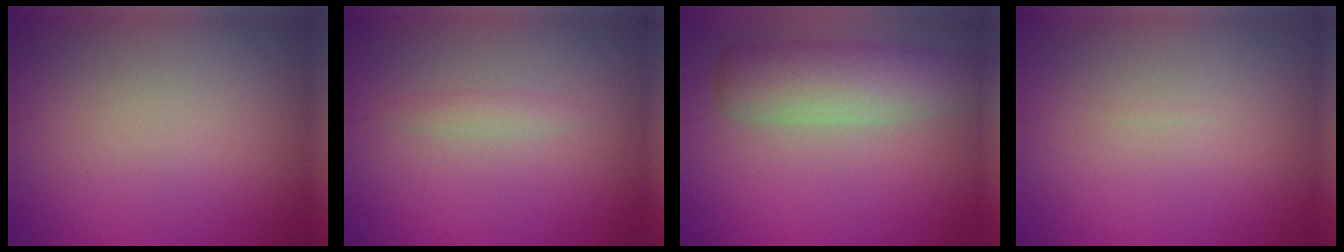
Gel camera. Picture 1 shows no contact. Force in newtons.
{"total": 1.0, "press": 1.0, "slide": 0.1}
{"total": 5.5, "press": 5.5, "slide": 0.2}
{"total": 0.0}